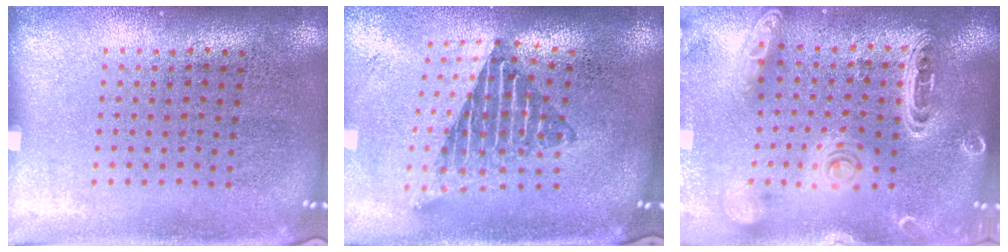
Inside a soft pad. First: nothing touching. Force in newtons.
{"total": 1.9, "press": 1.5, "slide": 1.3}
{"total": 2.2, "press": 2.1, "slide": 0.7}